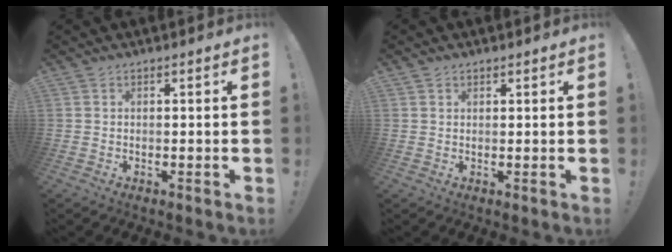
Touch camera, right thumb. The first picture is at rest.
{"total": 0.9, "force": [0.8, 0.5, 0.1], "torque": [0.006, -0.003, 0.014]}